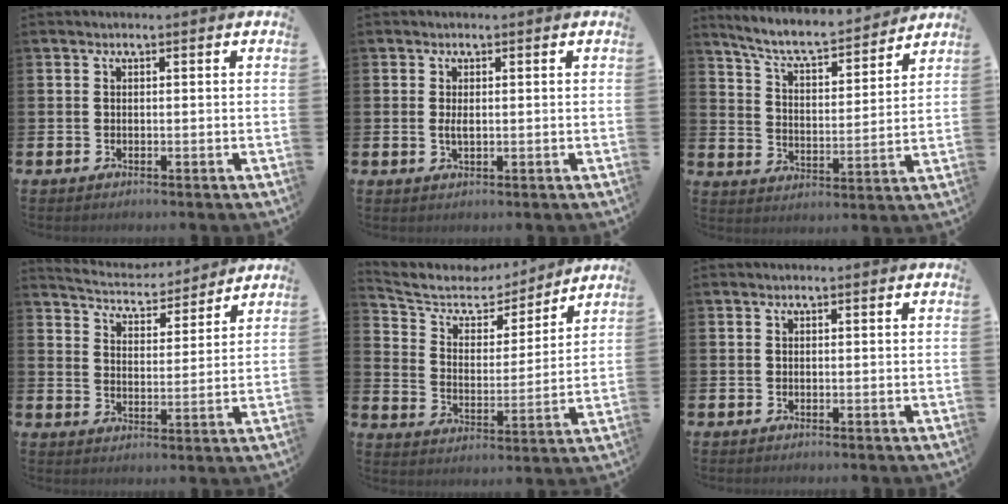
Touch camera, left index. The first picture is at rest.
{"total": 1.4, "force": [0.0, 0.5, 1.3], "torque": [-0.022, 0.001, -0.002]}
{"total": 7.2, "force": [6.6, 1.3, 2.5], "torque": [-0.074, -0.052, 0.110]}
{"total": 5.4, "force": [5.3, 1.0, 0.4], "torque": [-0.036, -0.038, 0.094]}
{"total": 6.9, "force": [6.0, 3.1, 1.6], "torque": [-0.067, -0.044, 0.098]}
{"total": 0.0}